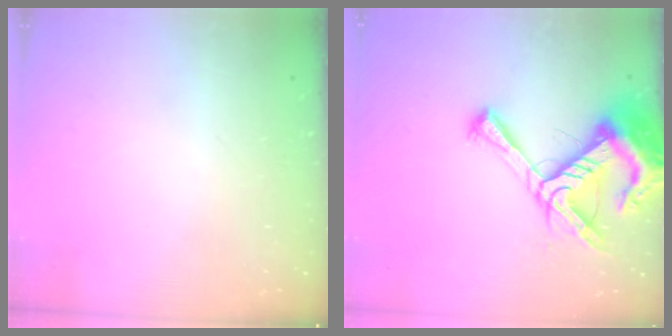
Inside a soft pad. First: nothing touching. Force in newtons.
{"total": 17.4, "press": 17.3, "slide": 1.8}